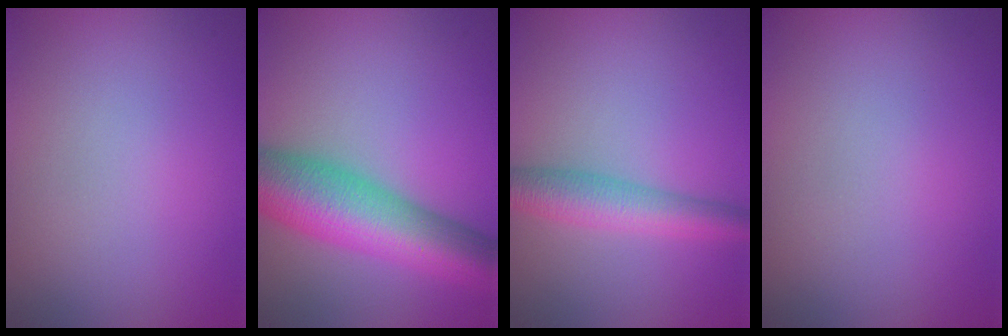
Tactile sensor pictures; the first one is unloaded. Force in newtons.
{"total": 10.4, "press": 10.4, "slide": 0.3}
{"total": 4.1, "press": 4.1, "slide": 0.1}
{"total": 0.0}